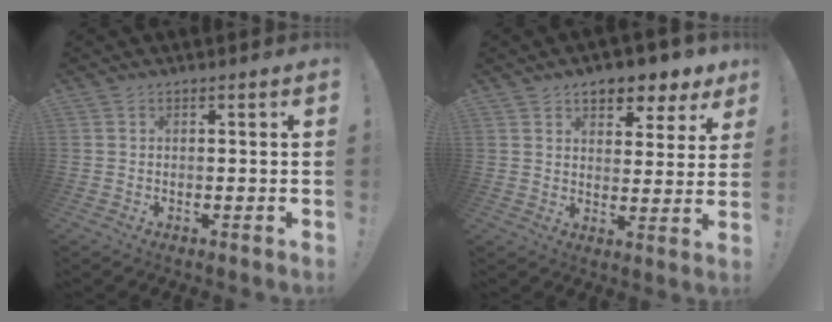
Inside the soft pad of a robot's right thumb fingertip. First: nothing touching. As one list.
[{"total": 7.5, "force": [5.4, 4.0, 3.4], "torque": [-0.033, -0.040, 0.095]}]